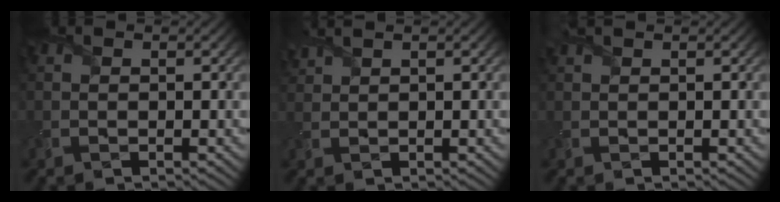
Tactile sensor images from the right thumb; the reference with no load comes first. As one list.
[{"total": 2.3, "force": [2.2, -0.1, 0.6], "torque": [-0.021, 0.009, 0.042]}, {"total": 1.5, "force": [1.3, 0.0, 0.8], "torque": [-0.022, 0.011, 0.028]}]